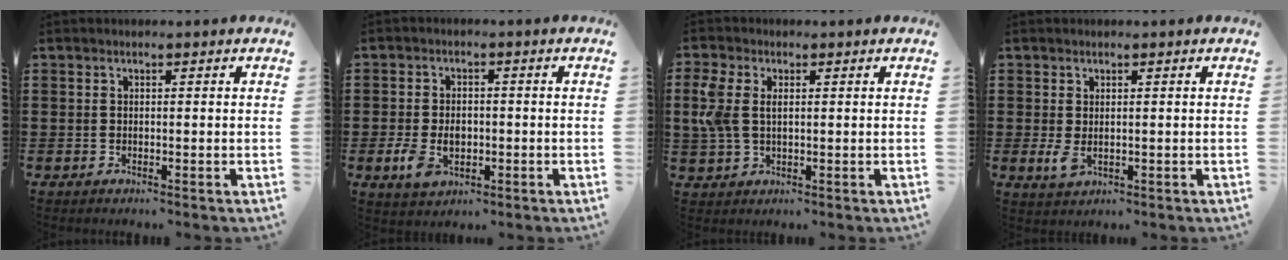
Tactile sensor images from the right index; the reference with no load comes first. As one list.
[{"total": 4.3, "force": [-1.1, 2.9, 2.9], "torque": [-0.069, 0.000, -0.022]}, {"total": 4.8, "force": [1.1, 2.9, 3.6], "torque": [-0.100, 0.001, 0.012]}, {"total": 2.0, "force": [0.0, 1.0, 1.8], "torque": [-0.041, -0.003, 0.000]}]